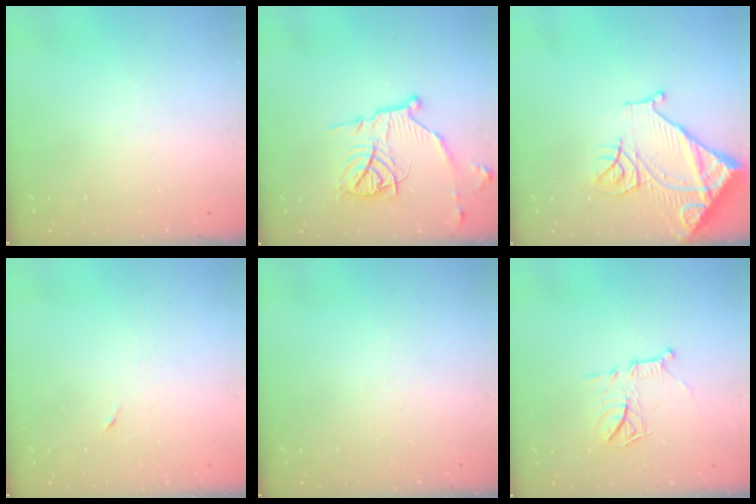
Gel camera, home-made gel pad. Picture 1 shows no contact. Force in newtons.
{"total": 14.6, "press": 14.5, "slide": 1.3}
{"total": 16.3, "press": 16.2, "slide": 1.9}
{"total": 3.3, "press": 3.0, "slide": 1.4}
{"total": 0.0}
{"total": 10.6, "press": 10.6, "slide": 0.8}